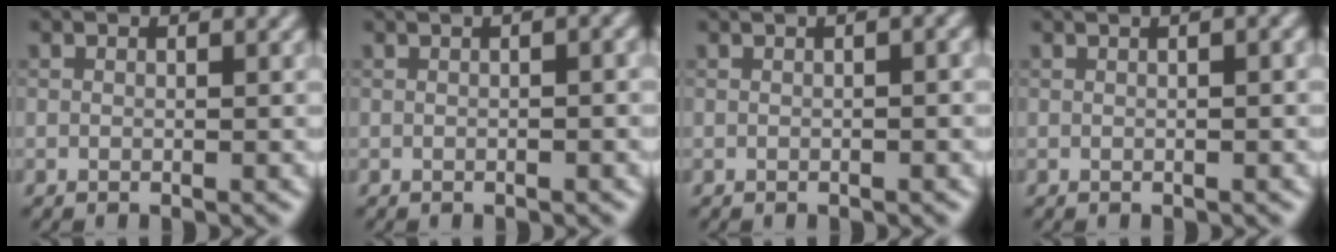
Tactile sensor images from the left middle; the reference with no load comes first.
{"total": 4.4, "force": [1.4, 1.9, 3.7], "torque": [-0.027, 0.031, -0.005]}
{"total": 3.1, "force": [1.0, 1.2, 2.7], "torque": [-0.020, 0.012, -0.001]}
{"total": 4.8, "force": [1.7, 2.3, 3.9], "torque": [-0.021, 0.033, -0.001]}